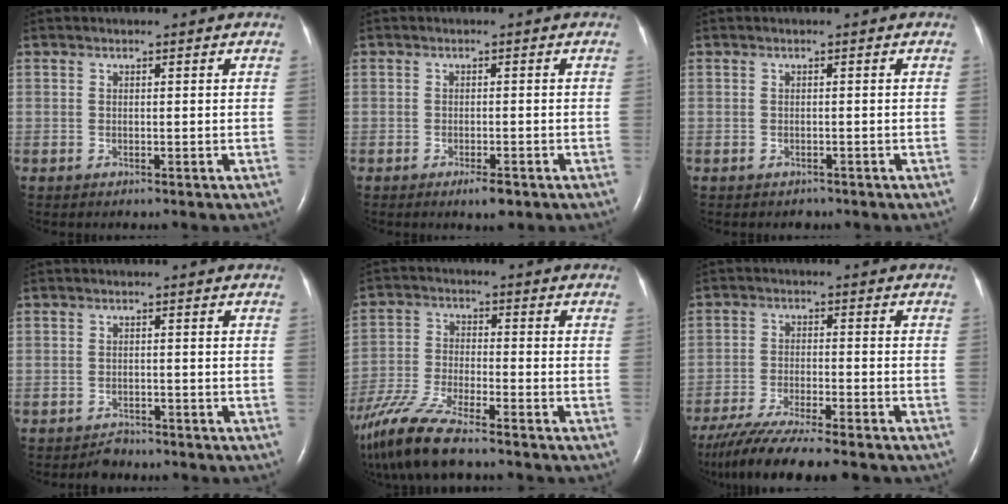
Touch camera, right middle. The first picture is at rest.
{"total": 2.3, "force": [-1.4, 0.6, 1.6], "torque": [-0.026, -0.002, -0.020]}
{"total": 0.9, "force": [-0.7, 0.5, 0.0], "torque": [-0.005, 0.001, -0.009]}
{"total": 1.8, "force": [-1.7, 0.8, -0.1], "torque": [-0.005, -0.001, -0.025]}
{"total": 12.0, "force": [-9.6, 1.4, 7.1], "torque": [-0.148, -0.030, -0.178]}
{"total": 12.9, "force": [-10.9, 0.6, 6.9], "torque": [-0.118, -0.031, -0.173]}